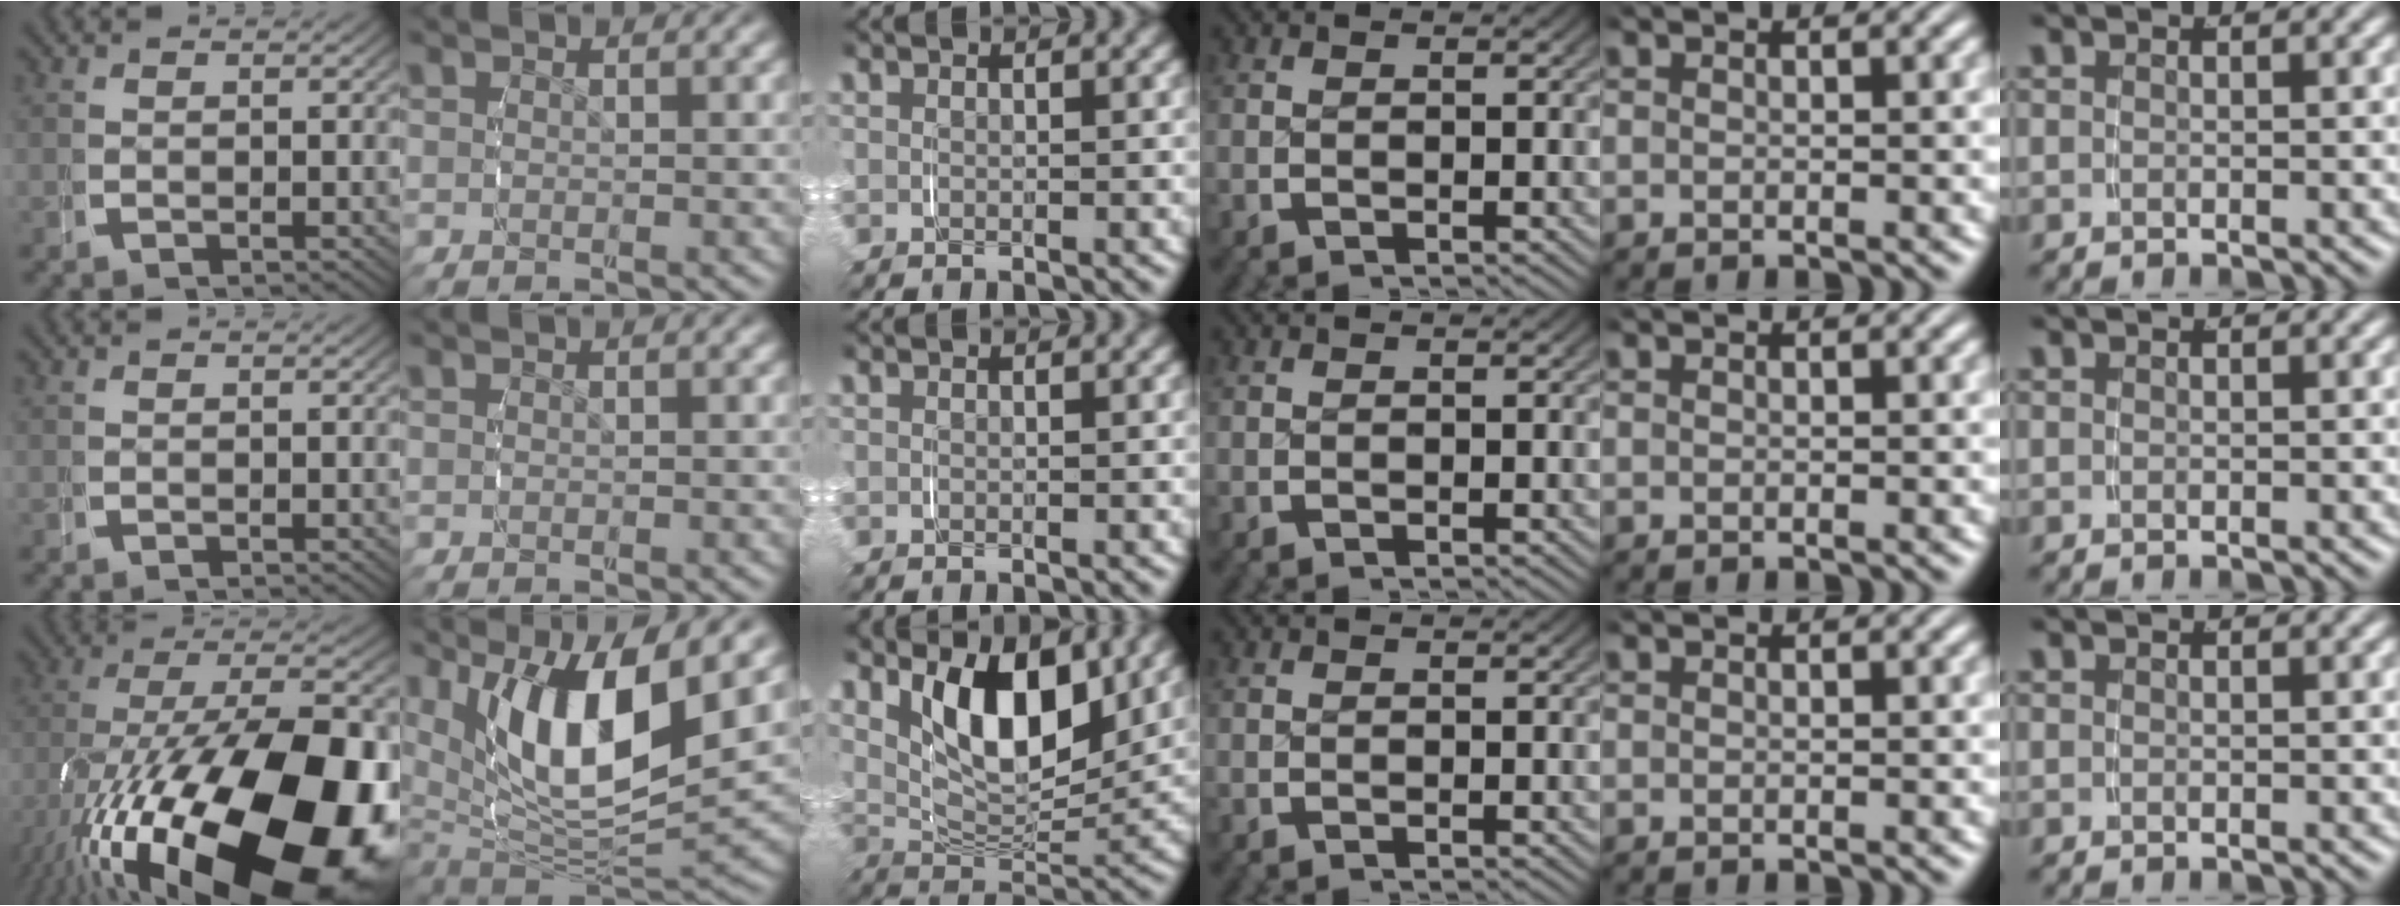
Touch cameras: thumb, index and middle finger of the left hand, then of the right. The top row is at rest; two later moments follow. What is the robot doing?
{"motion": "grasp_and_lifting", "object": "plastic wrap"}